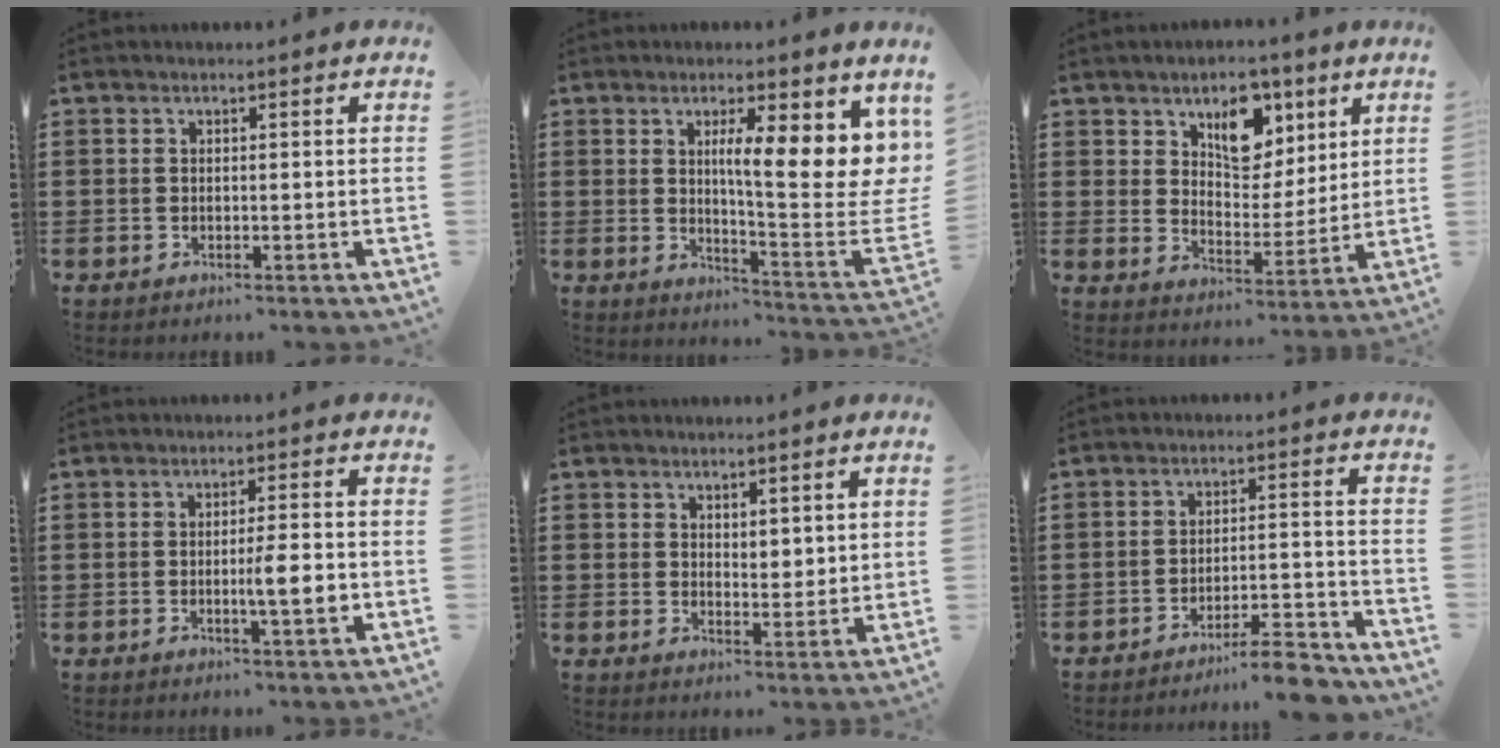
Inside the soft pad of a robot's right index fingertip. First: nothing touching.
{"total": 10.0, "force": [3.8, 2.0, 9.1], "torque": [-0.145, -0.023, 0.058]}
{"total": 9.3, "force": [5.5, 5.8, 4.8], "torque": [-0.081, -0.008, 0.093]}
{"total": 5.0, "force": [-0.9, 0.5, 4.9], "torque": [-0.082, -0.007, -0.015]}
{"total": 3.5, "force": [3.1, 1.5, 0.1], "torque": [-0.004, -0.006, 0.058]}
{"total": 6.8, "force": [-6.1, 0.1, 2.8], "torque": [-0.040, 0.002, -0.114]}